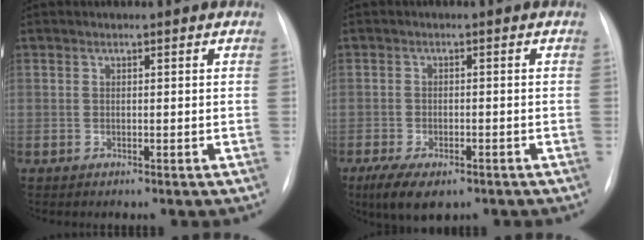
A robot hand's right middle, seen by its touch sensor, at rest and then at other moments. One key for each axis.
{"total": 7.0, "fx": -4.6, "fy": 2.9, "fz": 4.4, "tx": -0.079, "ty": -0.012, "tz": -0.070}